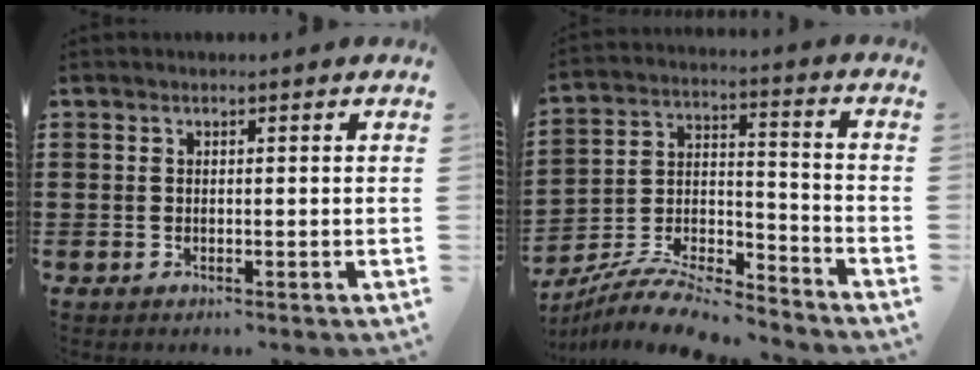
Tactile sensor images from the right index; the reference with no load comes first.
{"total": 9.8, "force": [-8.9, 1.7, 3.7], "torque": [-0.064, 0.020, -0.174]}